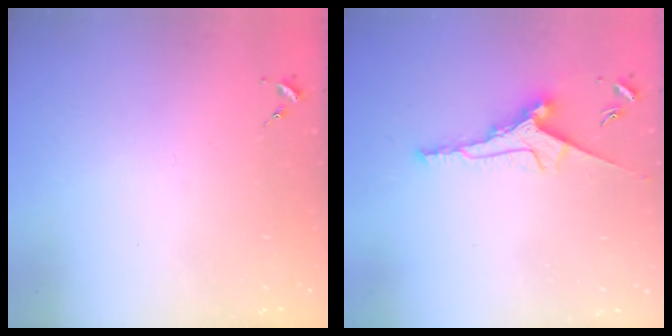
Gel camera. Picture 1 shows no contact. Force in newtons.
{"total": 9.5, "press": 9.5, "slide": 0.6}